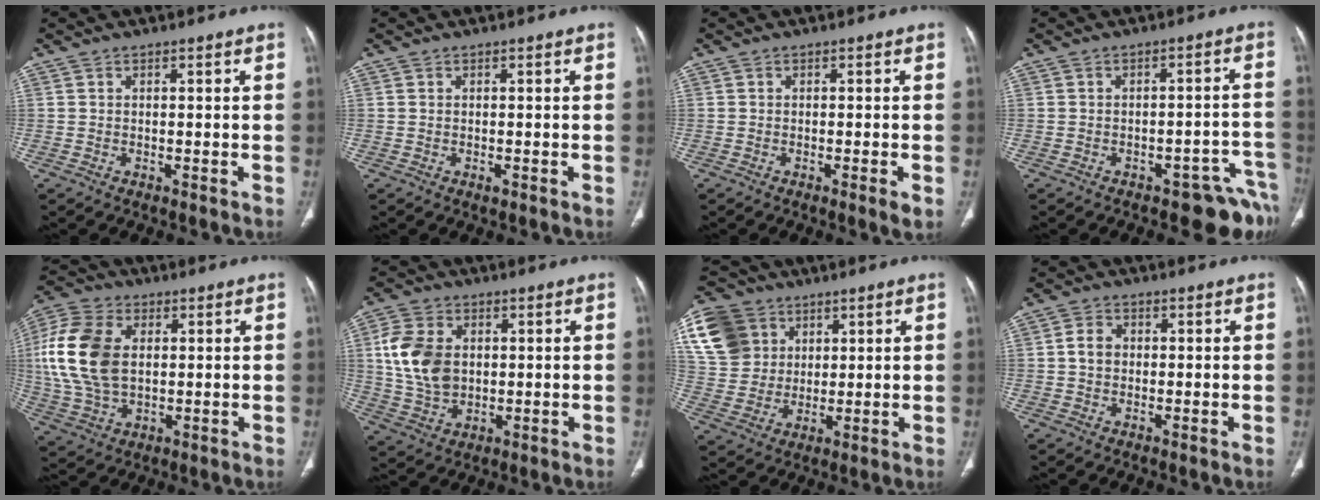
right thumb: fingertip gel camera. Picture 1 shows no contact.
{"total": 0.7, "force": [-0.3, 0.3, 0.5], "torque": [-0.009, -0.002, -0.005]}
{"total": 2.0, "force": [-0.7, 0.2, 1.8], "torque": [-0.032, -0.006, -0.013]}
{"total": 8.8, "force": [-6.2, 3.5, 5.1], "torque": [-0.030, 0.052, -0.080]}
{"total": 16.6, "force": [2.2, 10.8, 12.4], "torque": [-0.260, 0.006, 0.042]}
{"total": 11.6, "force": [1.6, 8.3, 7.9], "torque": [-0.143, -0.001, 0.036]}
{"total": 17.0, "force": [6.4, 14.0, 7.3], "torque": [-0.145, 0.013, 0.123]}
{"total": 3.4, "force": [0.1, 2.8, 1.9], "torque": [-0.030, 0.010, -0.003]}